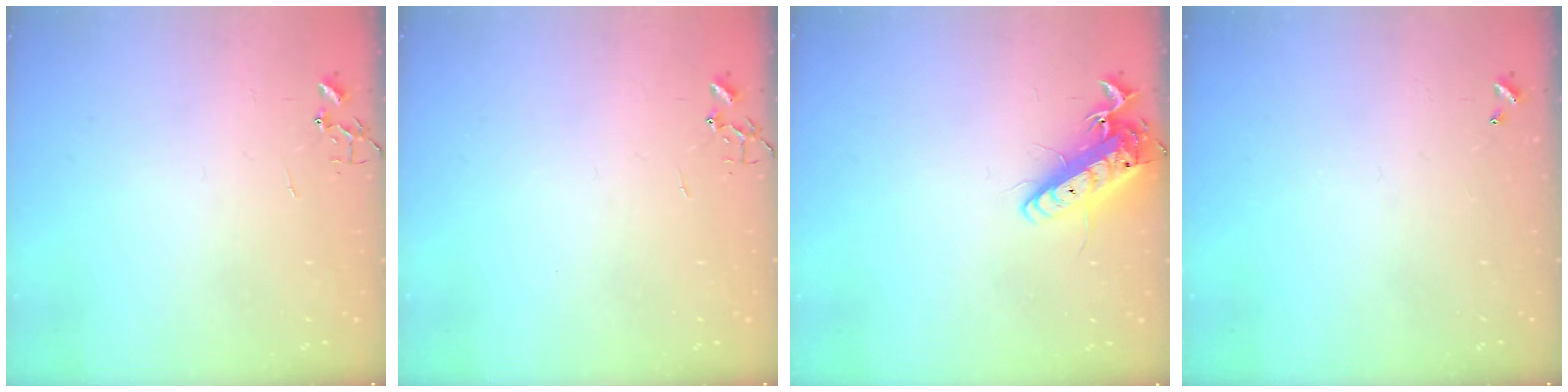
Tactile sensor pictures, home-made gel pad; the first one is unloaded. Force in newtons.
{"total": 0.0}
{"total": 13.5, "press": 13.3, "slide": 2.3}
{"total": 0.0}